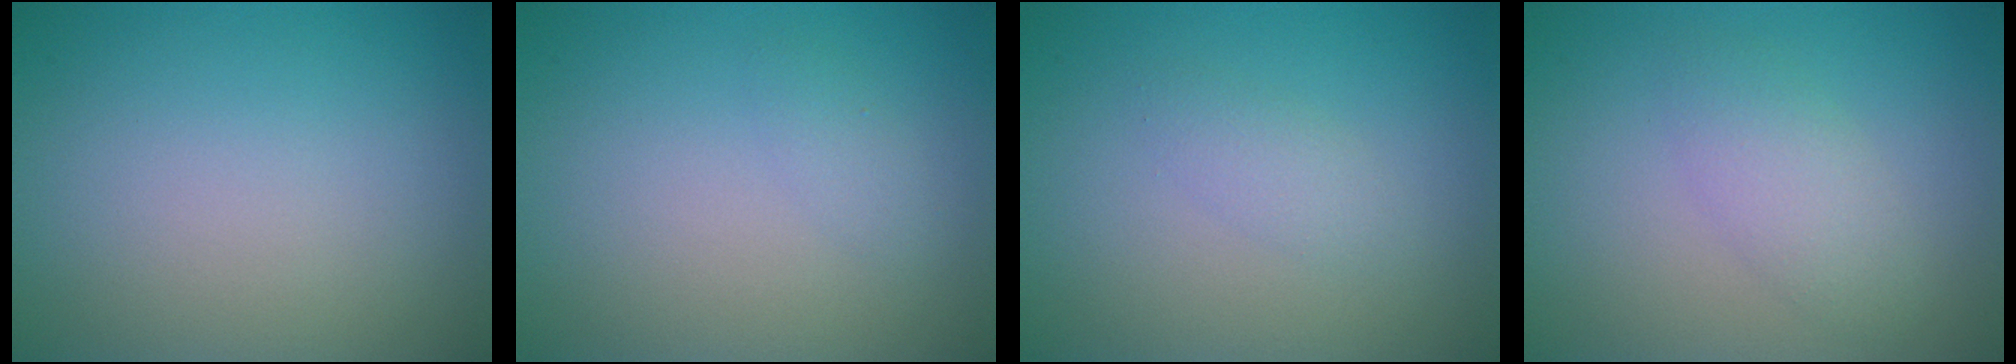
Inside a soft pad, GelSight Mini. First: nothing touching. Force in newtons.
{"total": 0.9, "press": 0.9, "slide": 0.2}
{"total": 1.4, "press": 1.3, "slide": 0.1}
{"total": 2.4, "press": 2.4, "slide": 0.1}